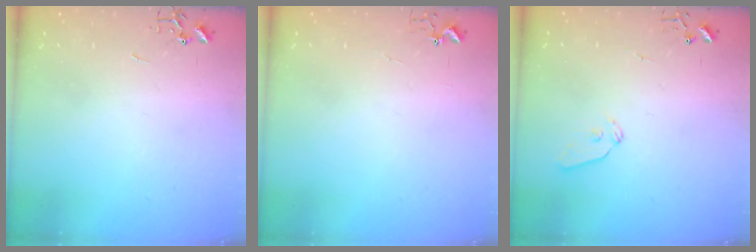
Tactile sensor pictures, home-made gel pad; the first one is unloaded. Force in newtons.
{"total": 3.7, "press": 3.7, "slide": 0.2}
{"total": 6.0, "press": 5.9, "slide": 0.8}